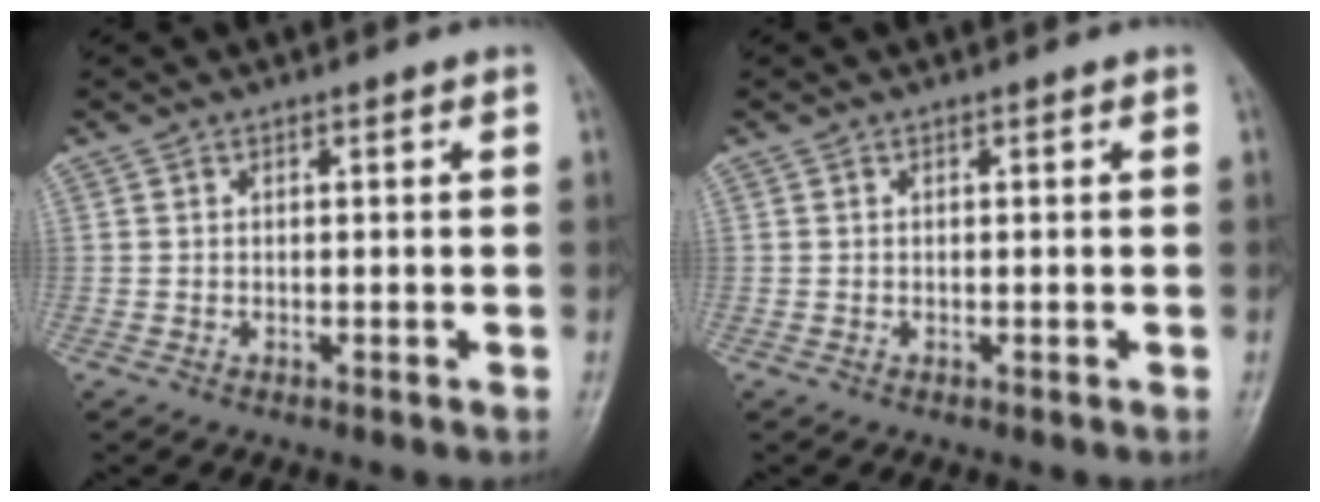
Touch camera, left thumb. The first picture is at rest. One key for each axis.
{"total": 0.0}